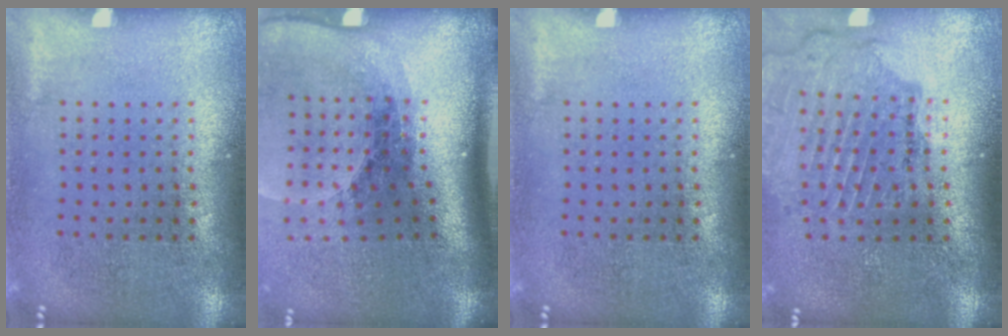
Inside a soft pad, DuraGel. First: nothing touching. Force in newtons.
{"total": 2.6, "press": 1.9, "slide": 1.8}
{"total": 0.0}
{"total": 1.6, "press": 1.6, "slide": 0.2}